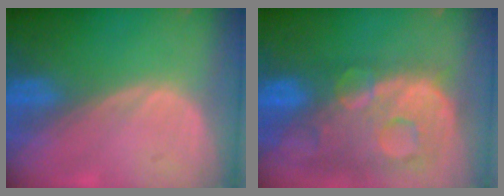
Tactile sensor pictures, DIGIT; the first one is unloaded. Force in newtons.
{"total": 13.6, "press": 11.1, "slide": 7.9}